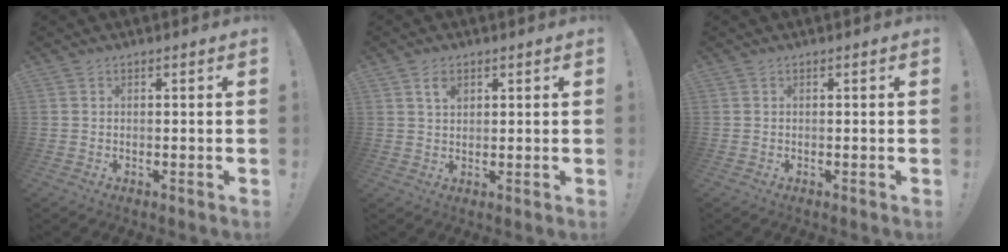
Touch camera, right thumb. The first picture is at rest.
{"total": 3.6, "force": [1.9, 2.1, 2.3], "torque": [-0.027, -0.007, 0.030]}
{"total": 0.0}